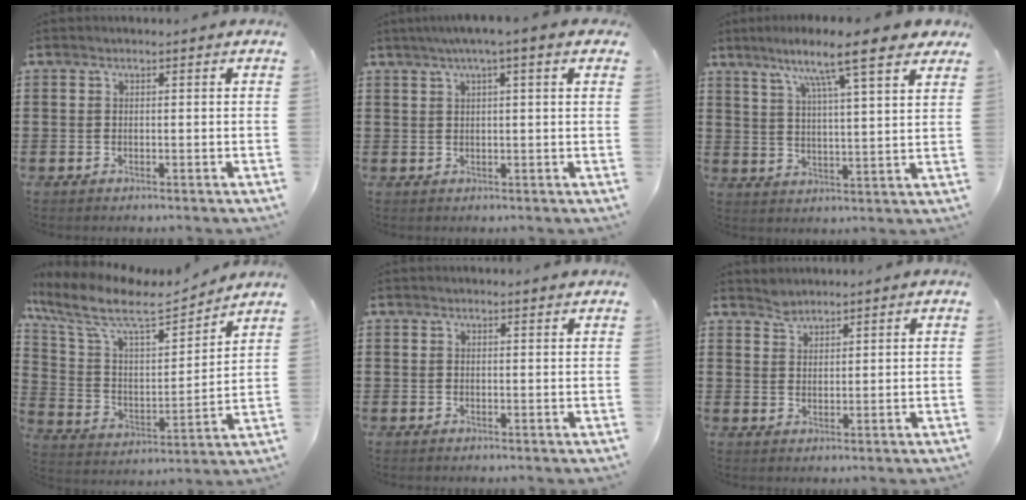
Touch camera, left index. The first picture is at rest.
{"total": 3.5, "force": [1.9, -0.1, 3.0], "torque": [-0.060, 0.005, 0.033]}
{"total": 9.6, "force": [7.4, 0.6, 6.0], "torque": [-0.127, -0.033, 0.118]}
{"total": 10.2, "force": [8.3, 2.4, 5.4], "torque": [-0.140, -0.045, 0.140]}
{"total": 0.7, "force": [0.6, 0.0, 0.2], "torque": [-0.006, -0.001, 0.012]}
{"total": 2.2, "force": [2.0, 0.7, 0.0], "torque": [-0.006, -0.001, 0.041]}